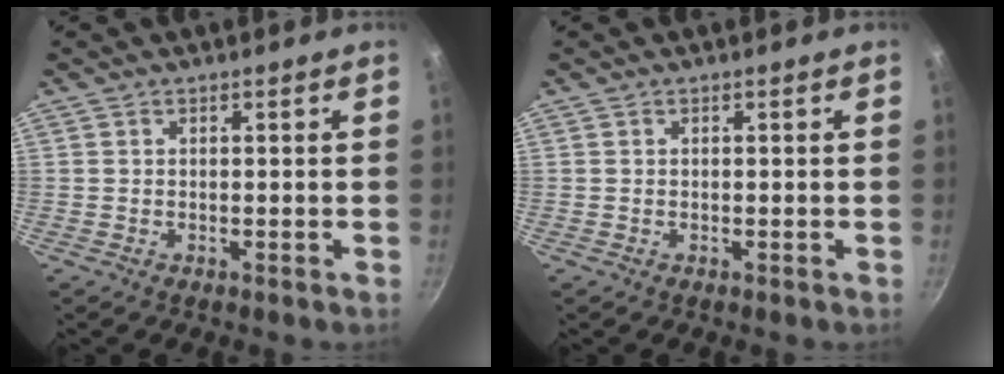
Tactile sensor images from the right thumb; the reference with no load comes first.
{"total": 0.0}